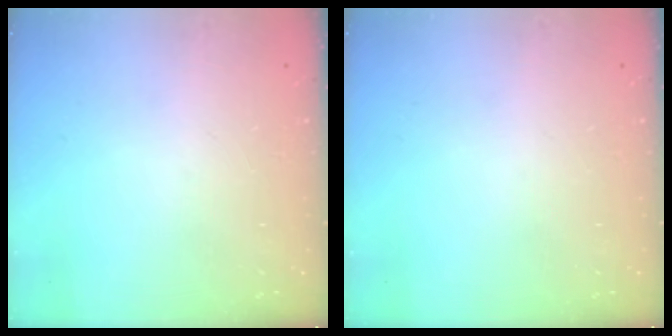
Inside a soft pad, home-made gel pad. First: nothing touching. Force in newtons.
{"total": 0.0}